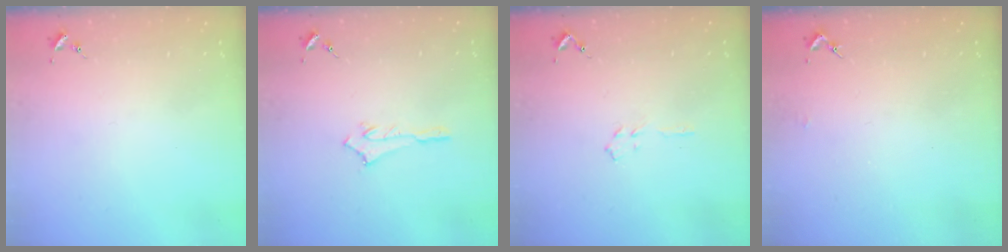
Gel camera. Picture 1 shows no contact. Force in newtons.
{"total": 2.5, "press": 2.5, "slide": 0.2}
{"total": 3.5, "press": 3.5, "slide": 0.4}
{"total": 1.4, "press": 1.4, "slide": 0.1}